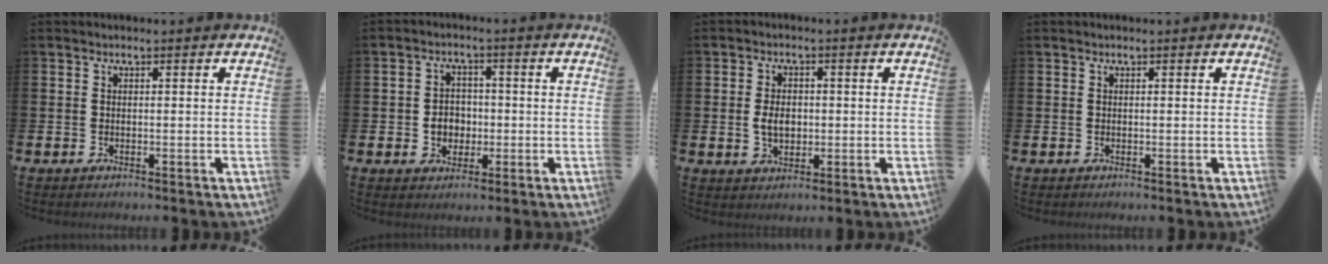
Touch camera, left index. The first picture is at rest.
{"total": 3.6, "force": [-0.6, 3.2, 1.6], "torque": [-0.019, 0.001, -0.020]}
{"total": 3.6, "force": [0.0, 2.5, 2.6], "torque": [-0.034, 0.000, -0.006]}
{"total": 0.0}